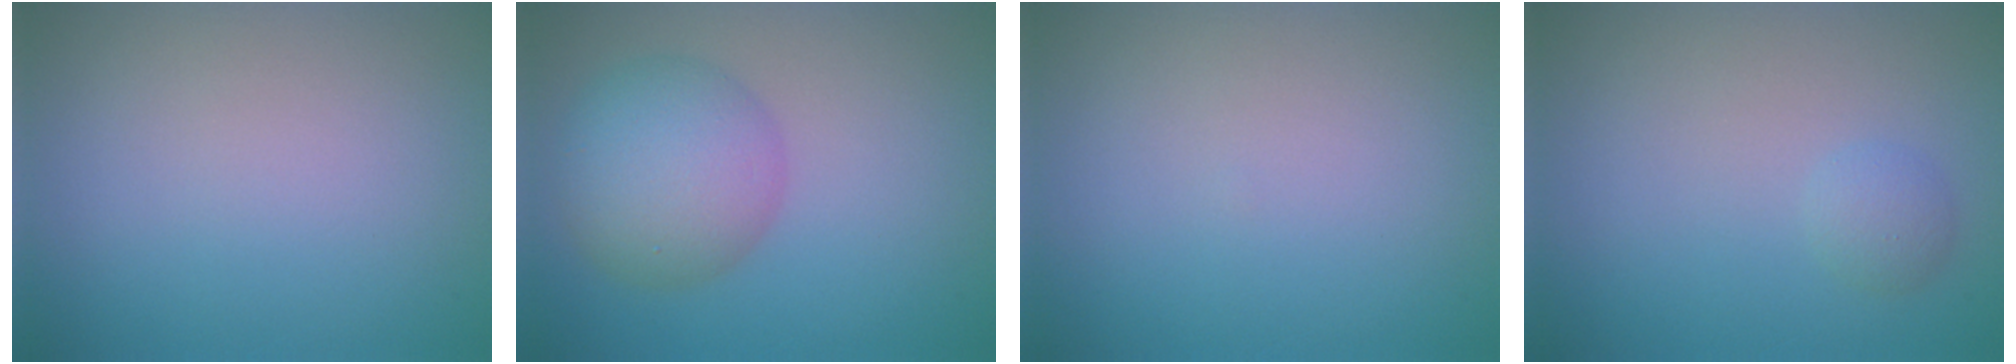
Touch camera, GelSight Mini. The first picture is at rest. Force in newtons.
{"total": 6.1, "press": 6.1, "slide": 0.3}
{"total": 0.0}
{"total": 1.2, "press": 1.2, "slide": 0.1}